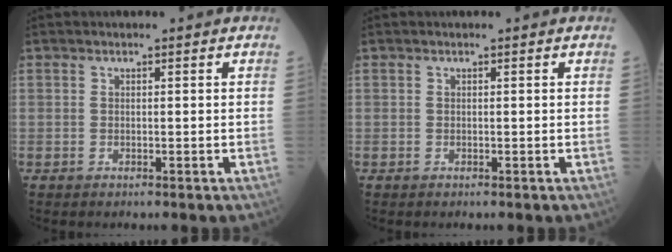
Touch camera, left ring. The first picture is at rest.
{"total": 0.0}